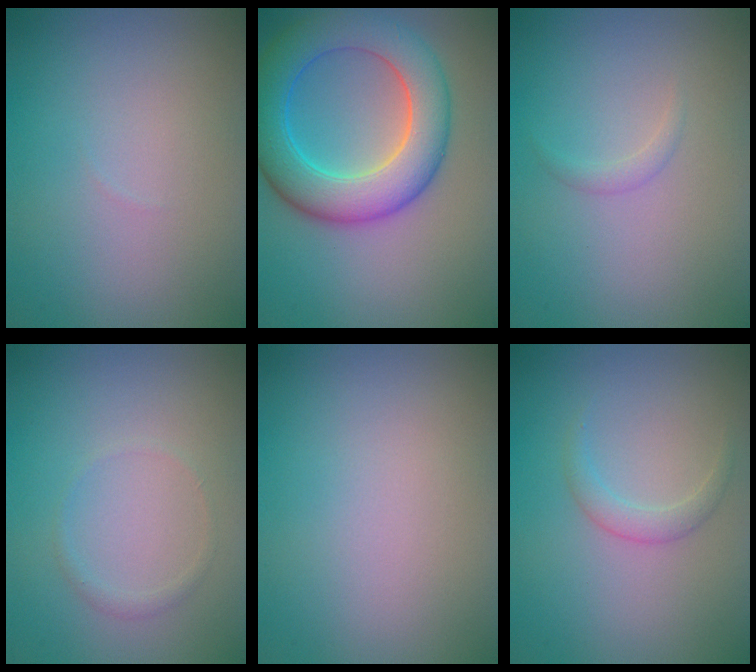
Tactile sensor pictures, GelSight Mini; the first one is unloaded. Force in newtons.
{"total": 8.5, "press": 8.5, "slide": 0.4}
{"total": 0.8, "press": 0.8, "slide": 0.1}
{"total": 0.7, "press": 0.7, "slide": 0.0}
{"total": 0.0}
{"total": 1.4, "press": 1.4, "slide": 0.1}